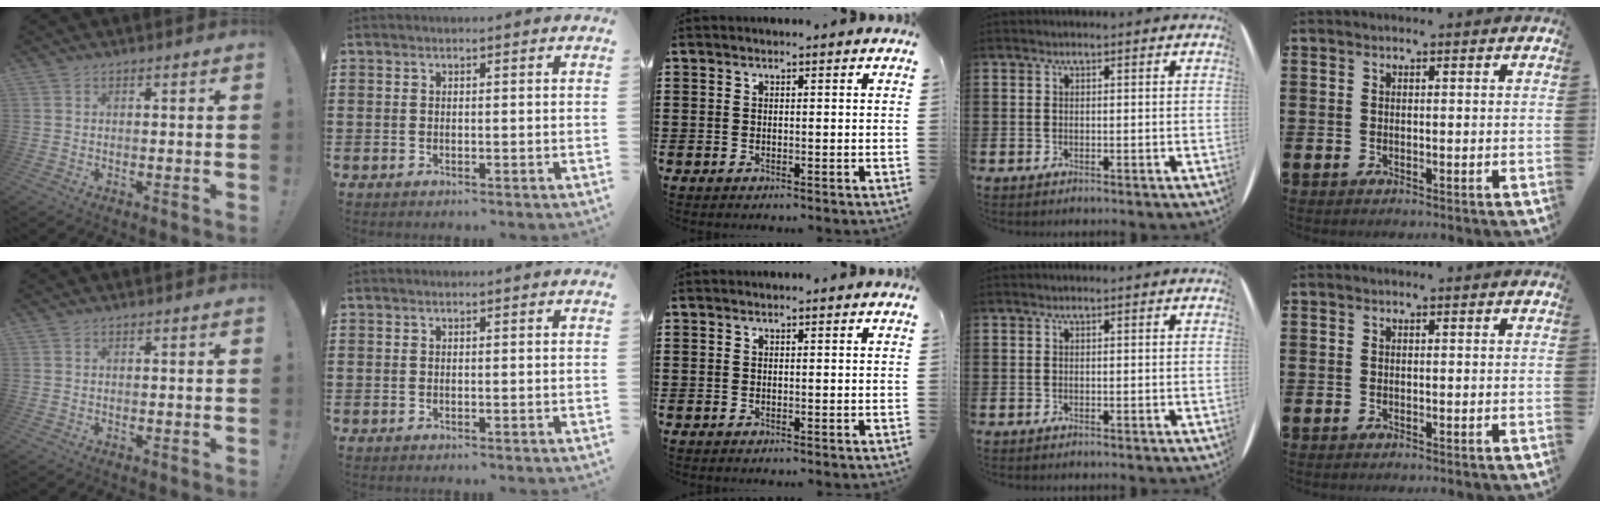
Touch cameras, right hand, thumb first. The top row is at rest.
{}